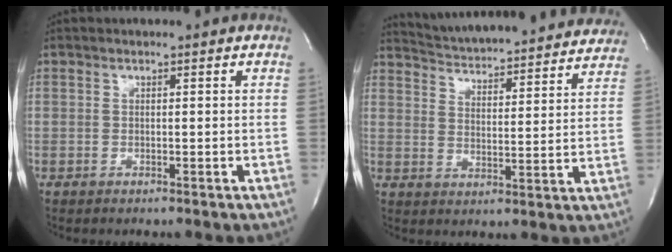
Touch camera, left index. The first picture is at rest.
{"total": 26.1, "force": [24.5, 3.9, 7.9], "torque": [-0.130, -0.034, 0.314]}